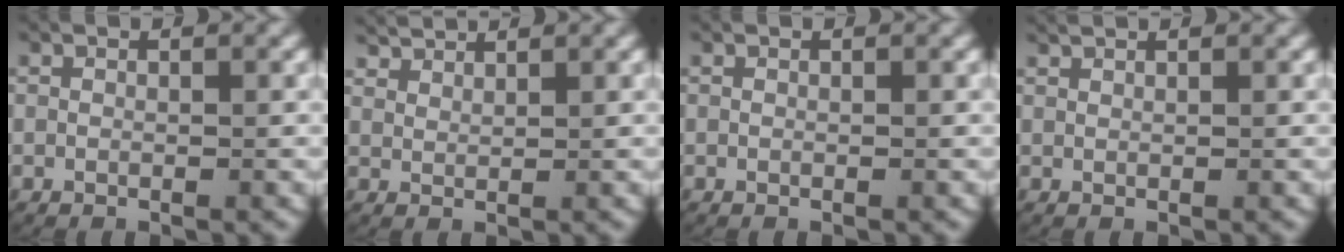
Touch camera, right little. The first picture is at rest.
{"total": 2.0, "force": [1.9, 0.5, 0.3], "torque": [-0.007, 0.000, 0.038]}
{"total": 0.0}
{"total": 0.9, "force": [0.8, 0.3, 0.5], "torque": [-0.003, 0.004, 0.012]}